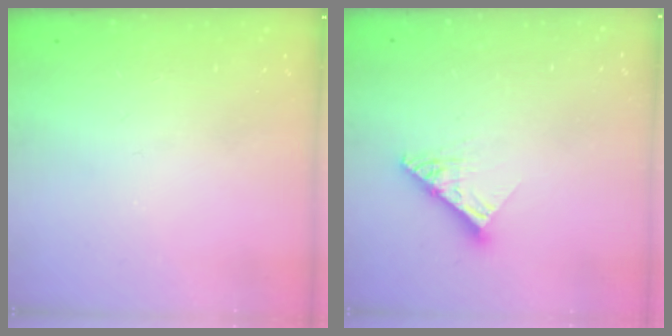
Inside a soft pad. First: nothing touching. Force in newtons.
{"total": 10.0, "press": 9.9, "slide": 1.1}